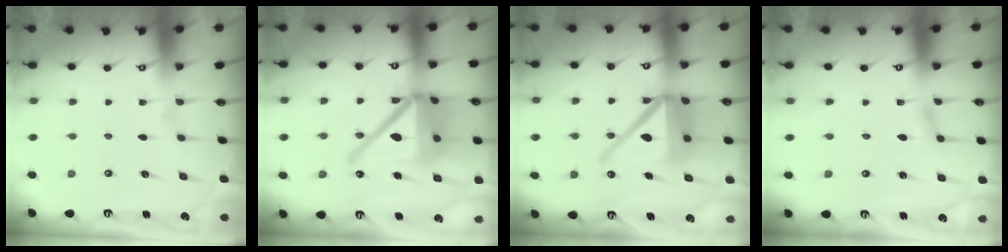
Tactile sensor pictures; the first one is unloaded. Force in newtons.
{"total": 20.5, "press": 20.4, "slide": 2.5}
{"total": 16.4, "press": 16.2, "slide": 2.3}
{"total": 3.3, "press": 3.3, "slide": 0.4}